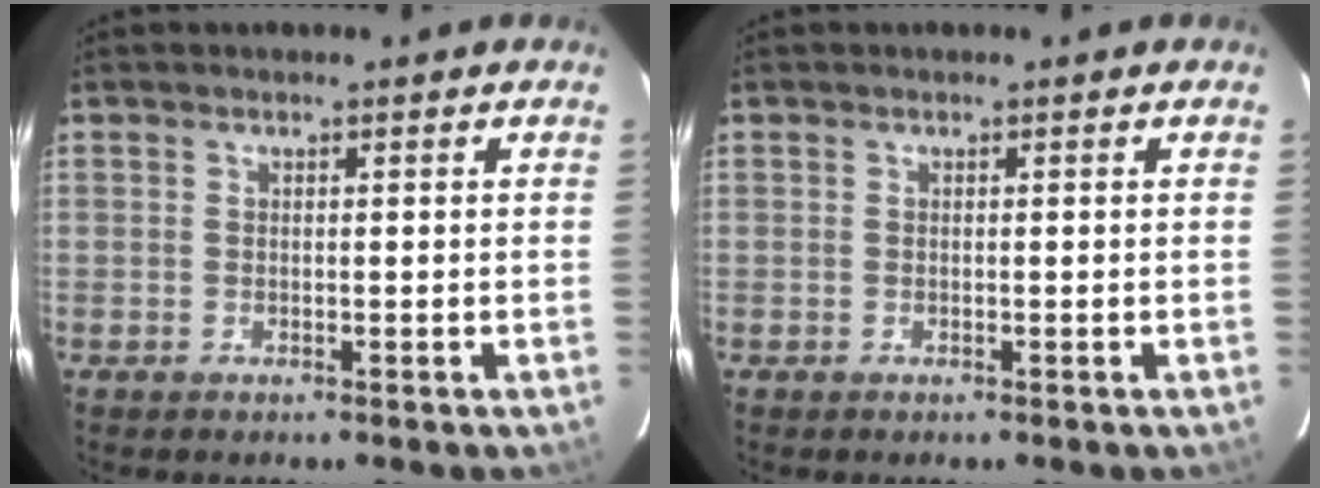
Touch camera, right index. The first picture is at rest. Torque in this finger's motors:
{"motor_torque": [0.00, 0.00, 0.02, 0.01]}